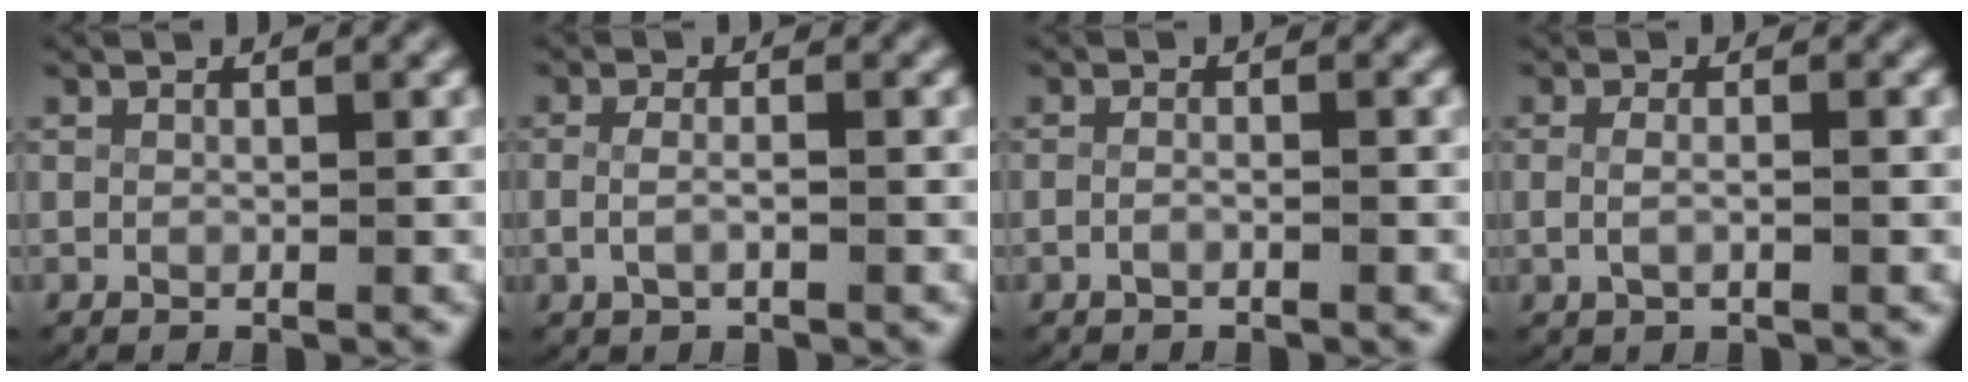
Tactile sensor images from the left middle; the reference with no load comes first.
{"total": 1.8, "force": [-0.7, 0.7, 1.5], "torque": [-0.044, -0.010, -0.007]}
{"total": 1.0, "force": [-0.8, 0.1, 0.6], "torque": [-0.021, -0.006, -0.014]}
{"total": 1.8, "force": [-0.5, 0.7, 1.6], "torque": [-0.043, -0.008, -0.005]}